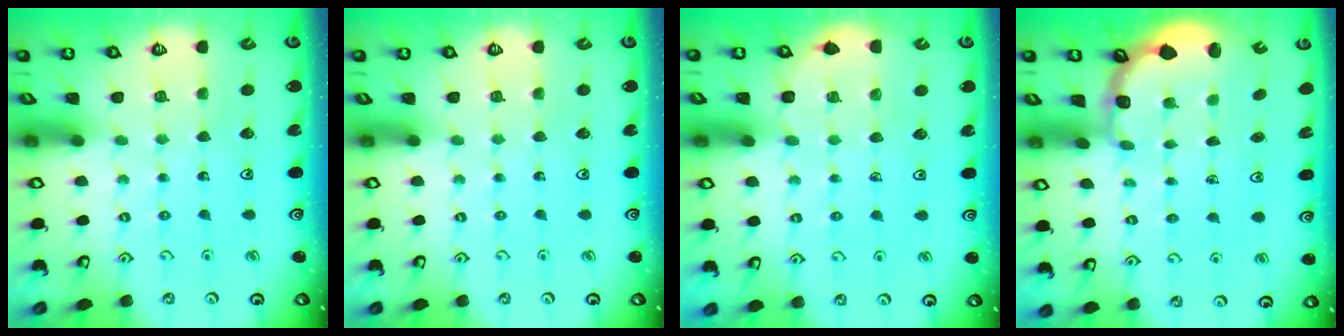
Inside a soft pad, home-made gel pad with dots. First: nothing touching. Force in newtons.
{"total": 0.0}
{"total": 5.2, "press": 4.7, "slide": 2.1}
{"total": 2.4, "press": 2.1, "slide": 1.2}